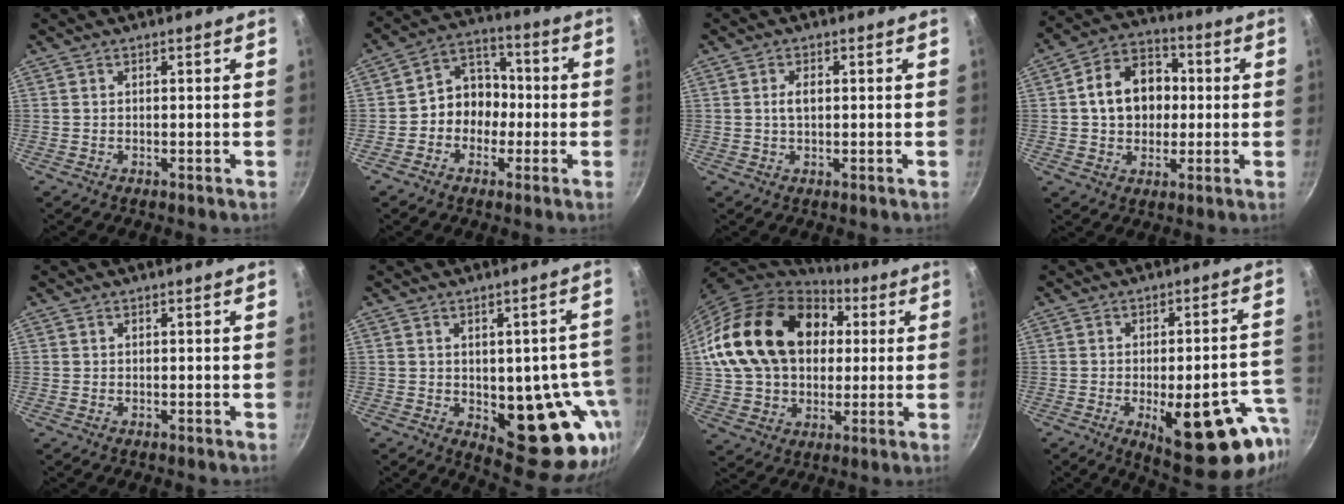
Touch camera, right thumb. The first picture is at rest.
{"total": 9.2, "force": [-1.5, 7.9, 4.4], "torque": [-0.015, 0.038, -0.041]}
{"total": 2.5, "force": [0.3, 1.4, 2.1], "torque": [-0.032, 0.004, 0.006]}
{"total": 13.3, "force": [1.1, 10.3, 8.3], "torque": [-0.101, 0.024, 0.006]}
{"total": 0.0}
{"total": 17.2, "force": [-3.4, 8.8, 14.4], "torque": [-0.103, -0.008, -0.028]}
{"total": 23.9, "force": [4.8, 17.8, 15.2], "torque": [-0.251, 0.027, 0.090]}
{"total": 20.2, "force": [-7.6, 7.6, 17.1], "torque": [-0.170, 0.012, -0.091]}